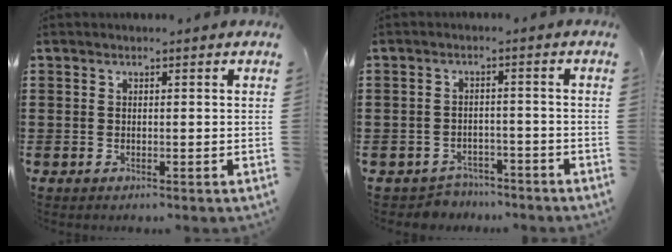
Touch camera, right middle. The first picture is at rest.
{"total": 2.8, "force": [-2.7, 0.6, -0.2], "torque": [-0.007, -0.002, -0.059]}